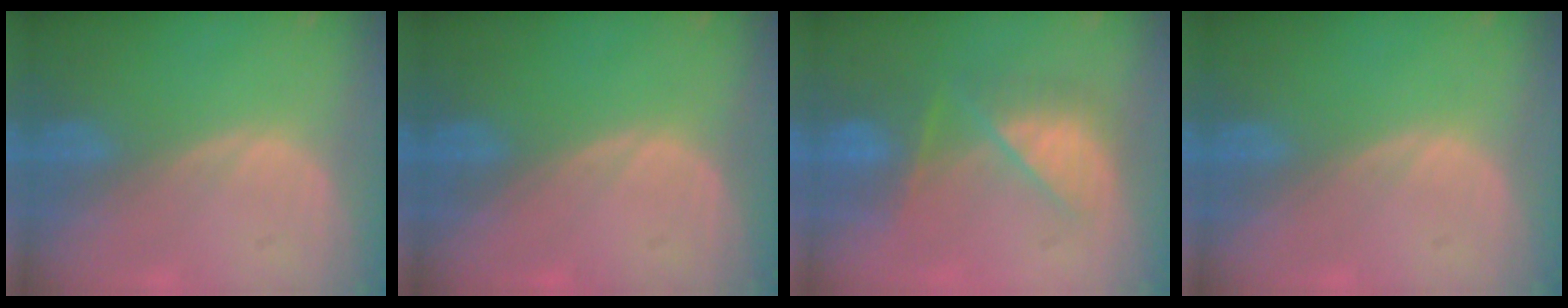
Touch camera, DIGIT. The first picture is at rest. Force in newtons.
{"total": 0.0}
{"total": 7.5, "press": 7.3, "slide": 1.9}
{"total": 0.0}